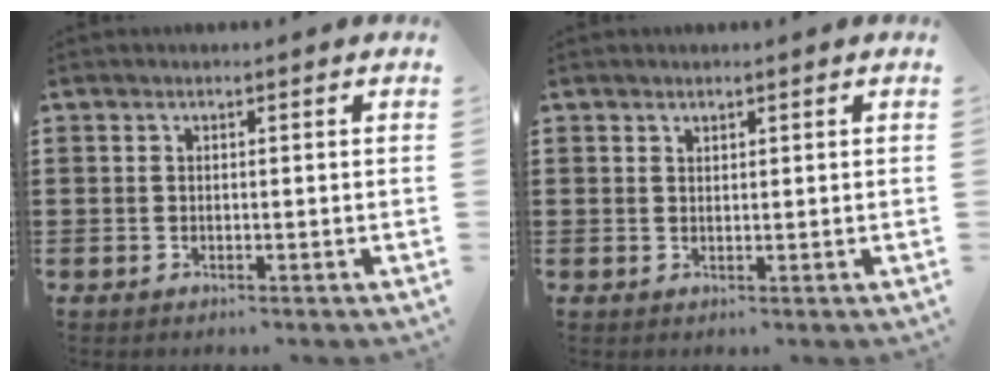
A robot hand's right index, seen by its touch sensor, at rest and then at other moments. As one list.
[{"total": 1.0, "force": [0.9, 0.4, 0.0], "torque": [-0.001, 0.001, 0.017]}]